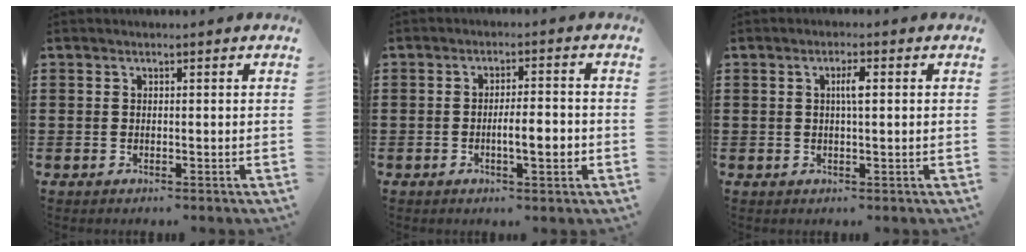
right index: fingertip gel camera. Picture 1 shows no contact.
{"total": 5.0, "force": [-1.1, 1.3, 4.7], "torque": [-0.072, 0.001, -0.021]}
{"total": 2.4, "force": [0.5, 0.4, 2.3], "torque": [-0.046, 0.002, 0.005]}